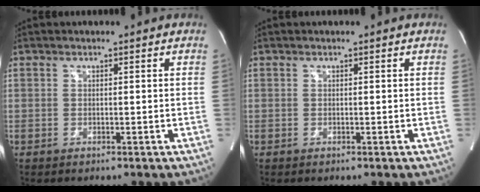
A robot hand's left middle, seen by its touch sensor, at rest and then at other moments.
{"total": 0.0}